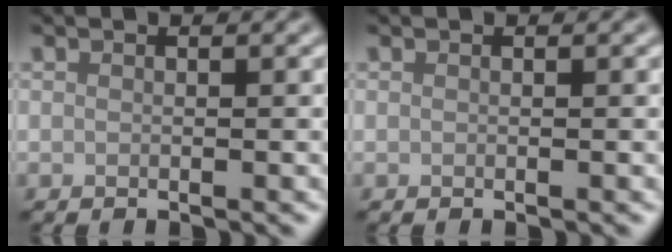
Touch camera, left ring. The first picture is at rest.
{"total": 0.0}